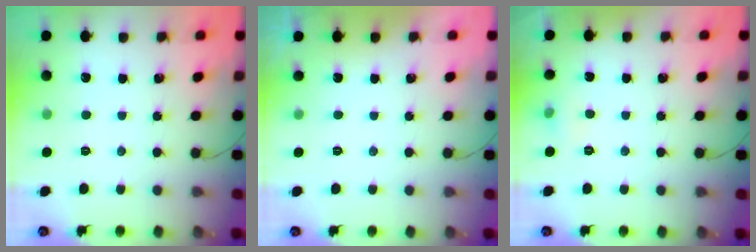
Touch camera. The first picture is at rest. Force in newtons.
{"total": 0.0}
{"total": 4.3, "press": 4.1, "slide": 1.4}